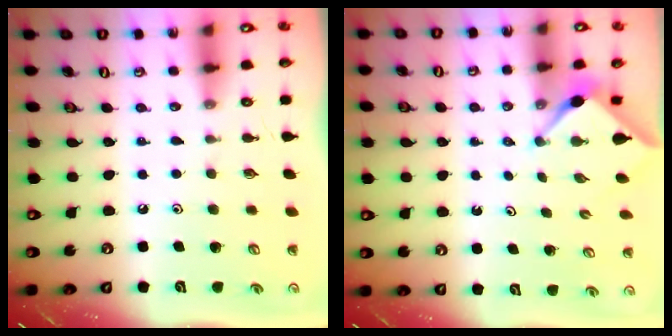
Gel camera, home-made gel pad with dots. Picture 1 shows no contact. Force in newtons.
{"total": 2.9, "press": 2.9, "slide": 0.4}